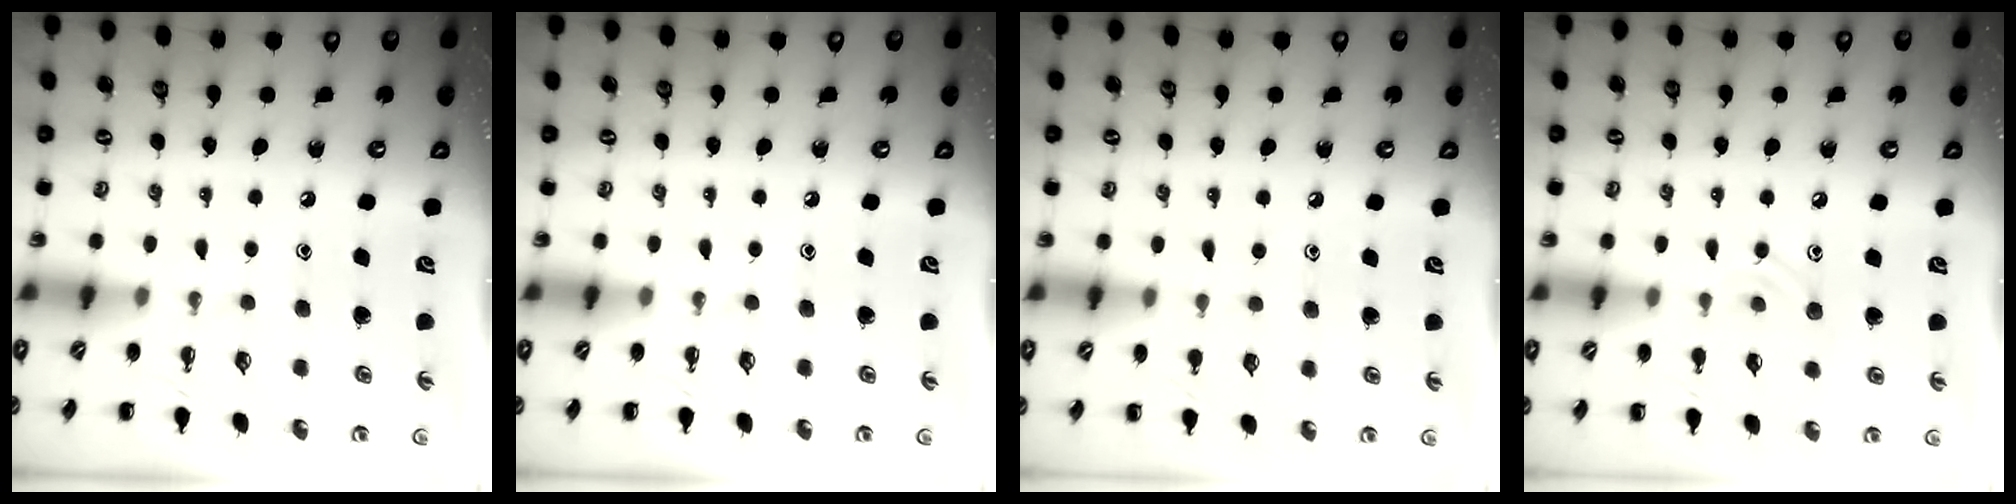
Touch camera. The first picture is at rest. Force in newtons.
{"total": 0.0}
{"total": 4.0, "press": 3.7, "slide": 1.5}
{"total": 8.3, "press": 7.9, "slide": 2.3}